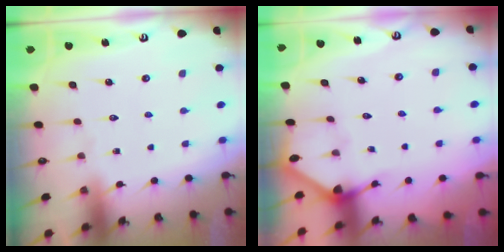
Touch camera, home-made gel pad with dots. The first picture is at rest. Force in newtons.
{"total": 2.2, "press": 2.2, "slide": 0.1}